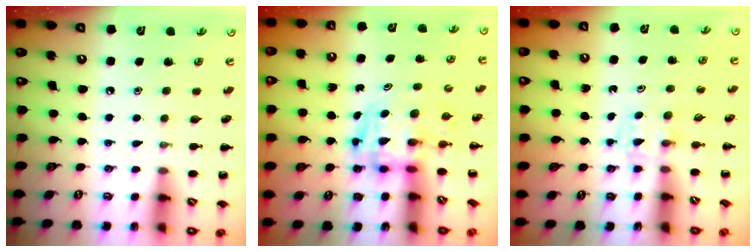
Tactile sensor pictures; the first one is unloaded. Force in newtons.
{"total": 2.9, "press": 2.8, "slide": 0.5}
{"total": 2.4, "press": 2.1, "slide": 1.1}